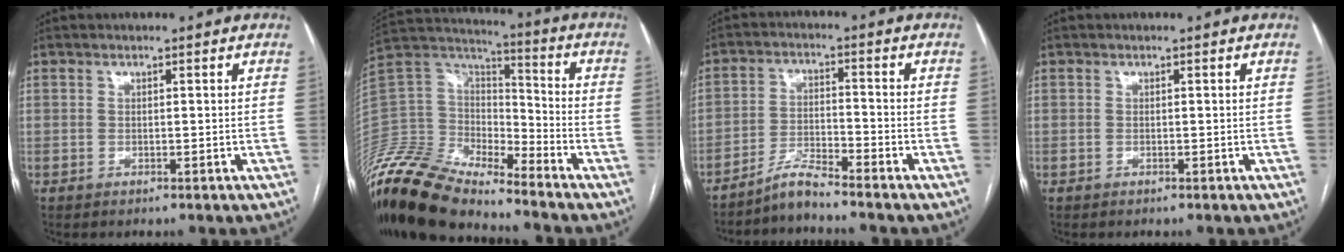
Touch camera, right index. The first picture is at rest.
{"total": 18.5, "force": [-16.8, 4.4, 6.2], "torque": [-0.127, 0.037, -0.316]}
{"total": 4.4, "force": [-4.2, -0.6, 1.3], "torque": [-0.025, -0.017, -0.083]}
{"total": 0.0}